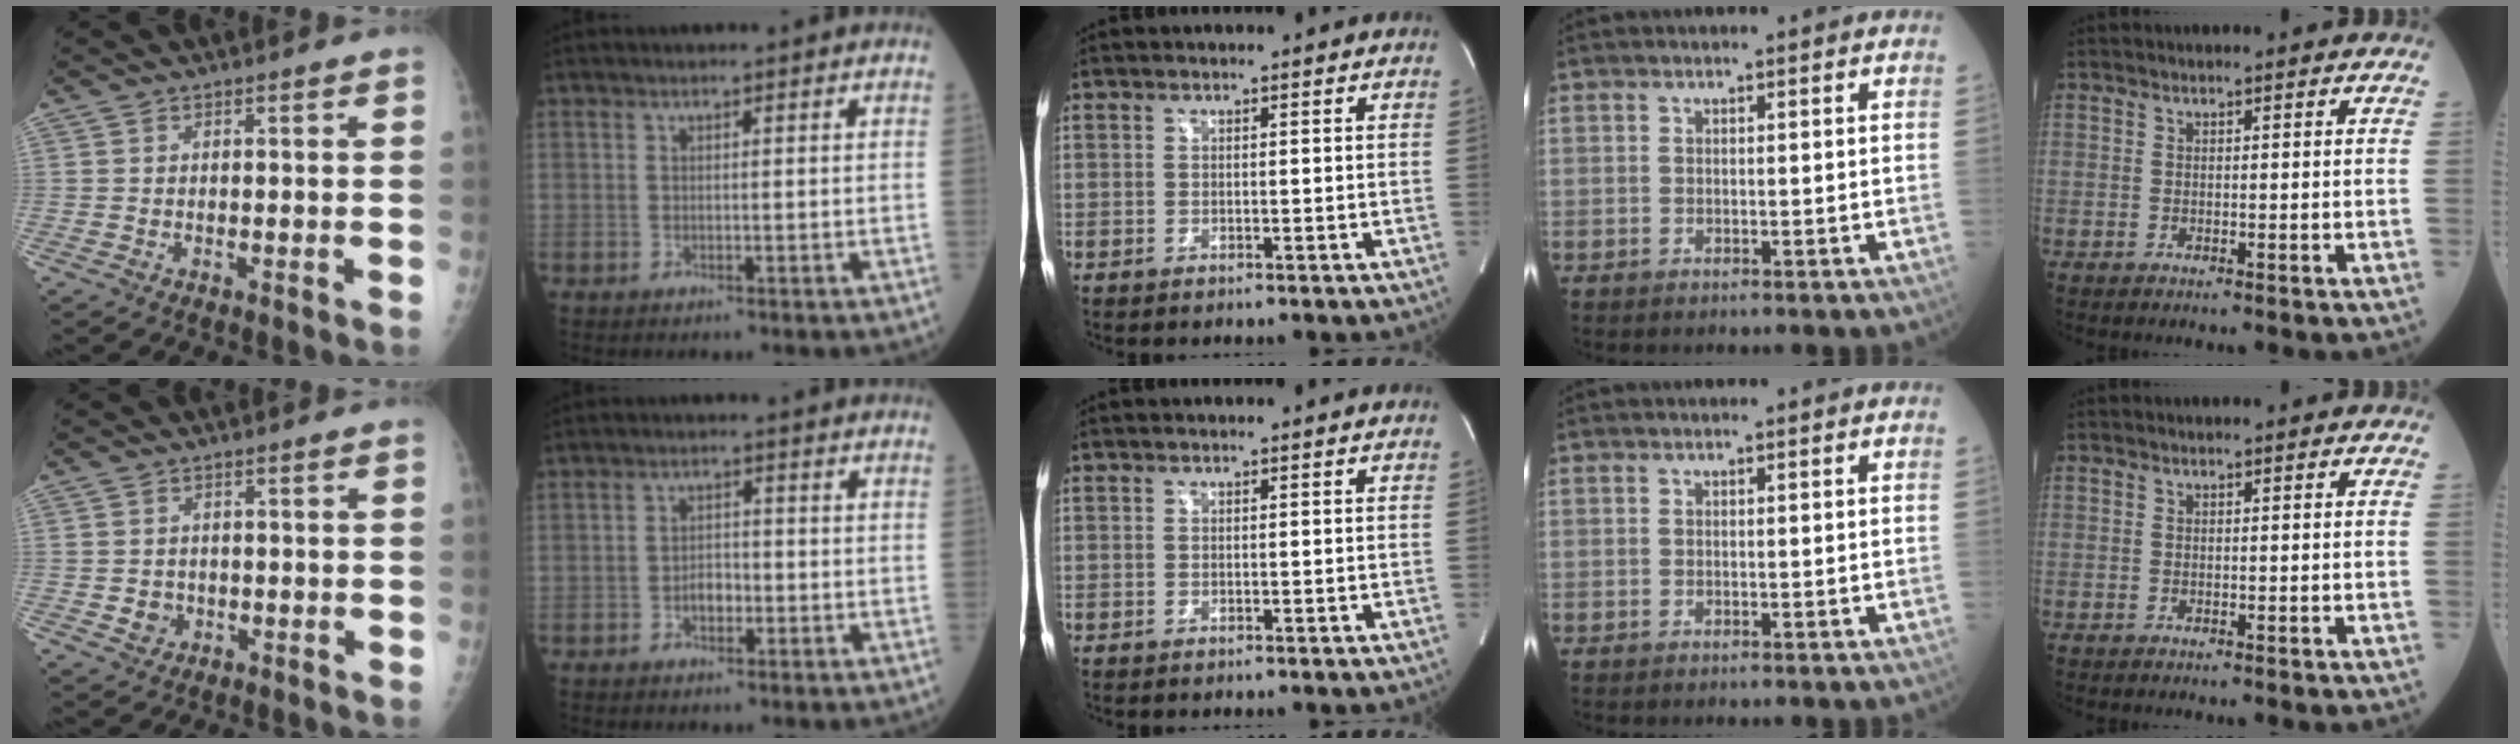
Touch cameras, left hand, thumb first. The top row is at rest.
{"thumb": {"total": 2.5, "force": [-0.4, 2.3, 0.8], "torque": [-0.001, 0.004, 0.000]}, "index": {"total": 2.5, "force": [-1.0, 1.5, 1.8], "torque": [-0.029, 0.006, -0.018]}}